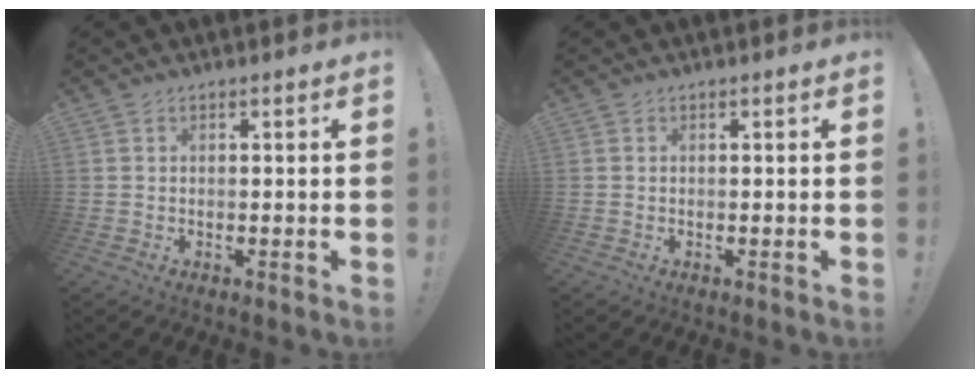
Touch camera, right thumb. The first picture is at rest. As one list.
[{"total": 0.0}]